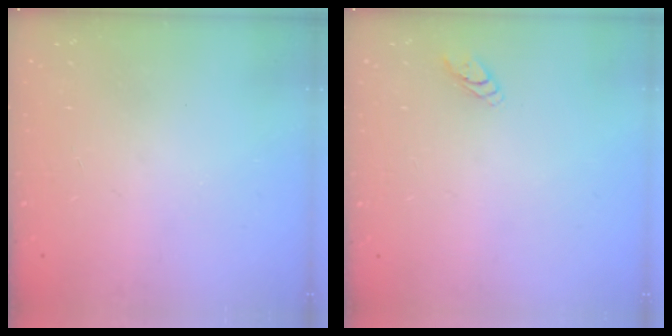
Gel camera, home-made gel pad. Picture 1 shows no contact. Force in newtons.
{"total": 2.8, "press": 2.8, "slide": 0.3}